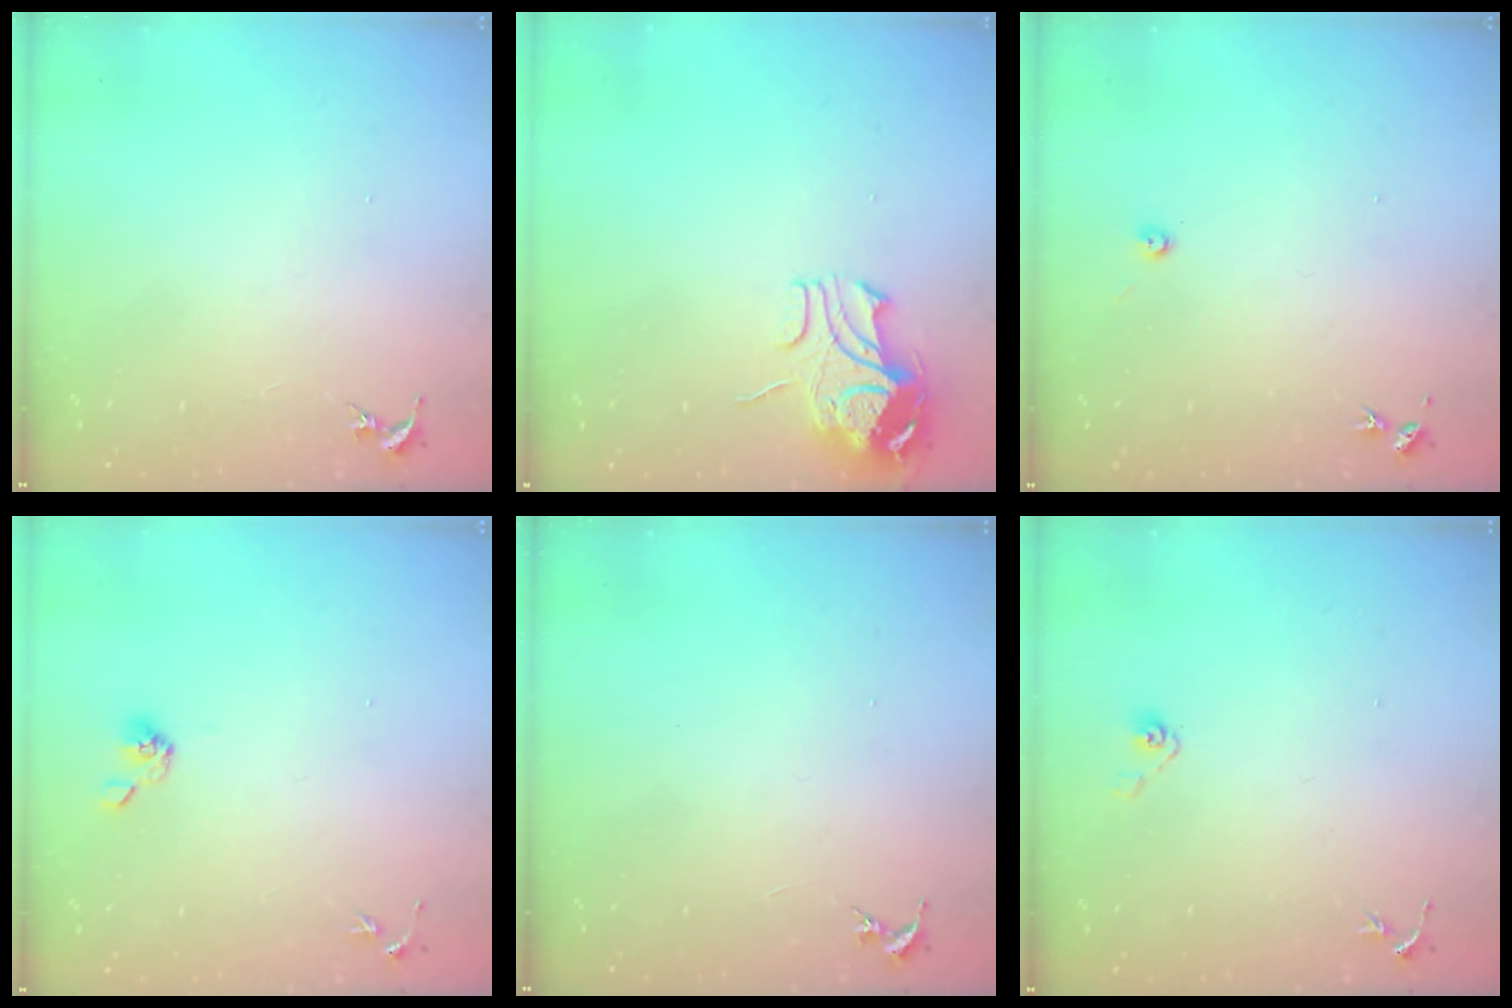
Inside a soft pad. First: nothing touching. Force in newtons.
{"total": 9.6, "press": 9.5, "slide": 1.1}
{"total": 4.1, "press": 4.1, "slide": 0.4}
{"total": 5.0, "press": 4.7, "slide": 1.7}
{"total": 0.0}
{"total": 3.7, "press": 3.2, "slide": 1.9}